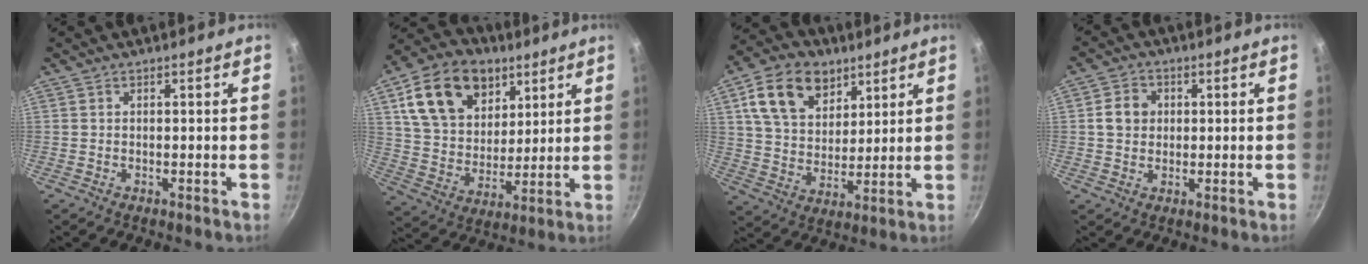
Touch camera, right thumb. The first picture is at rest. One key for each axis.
{"total": 20.0, "fx": 9.1, "fy": 13.8, "fz": 11.3, "tx": -0.167, "ty": -0.024, "tz": 0.161}
{"total": 15.1, "fx": 7.2, "fy": 10.4, "fz": 8.3, "tx": -0.117, "ty": -0.018, "tz": 0.127}
{"total": 5.1, "fx": 0.6, "fy": 4.5, "fz": 2.4, "tx": -0.022, "ty": 0.007, "tz": 0.003}